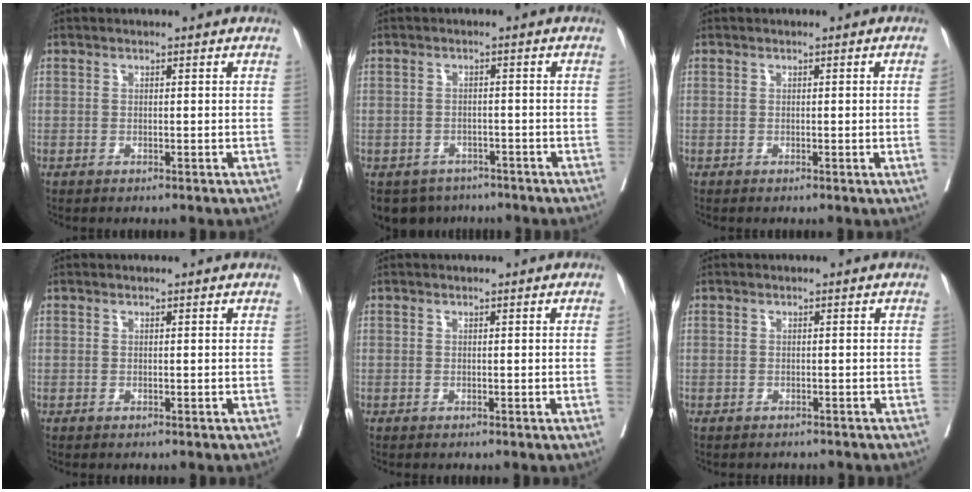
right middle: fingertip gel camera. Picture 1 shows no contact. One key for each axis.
{"total": 7.3, "fx": -5.5, "fy": 4.7, "fz": 1.0, "tx": -0.017, "ty": -0.004, "tz": -0.079}
{"total": 2.0, "fx": -0.1, "fy": -0.8, "fz": 1.9, "tx": -0.029, "ty": -0.003, "tz": 0.002}
{"total": 0.0}
{"total": 0.9, "fx": -0.1, "fy": -0.4, "fz": 0.8, "tx": -0.008, "ty": 0.000, "tz": -0.003}
{"total": 2.6, "fx": -2.4, "fy": 1.0, "fz": 0.4, "tx": -0.005, "ty": -0.006, "tz": -0.037}